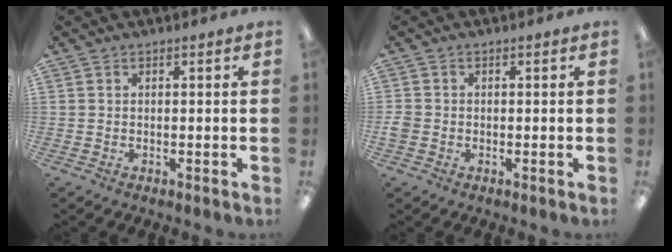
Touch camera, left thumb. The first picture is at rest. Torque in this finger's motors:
{"motor_torque": [-0.21, 0.20, 0.14, -0.03, 0.00]}